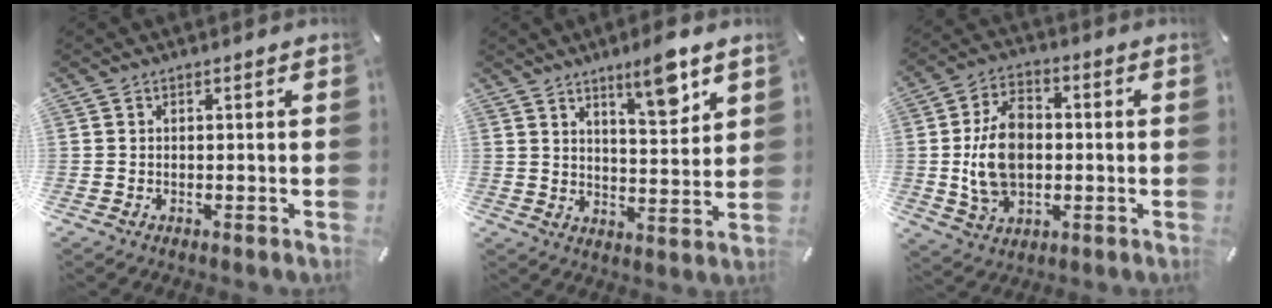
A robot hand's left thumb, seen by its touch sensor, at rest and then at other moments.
{"total": 9.4, "force": [6.7, 2.2, 6.2], "torque": [-0.088, -0.040, 0.108]}
{"total": 13.1, "force": [-0.2, 9.3, 9.2], "torque": [-0.192, 0.008, -0.003]}